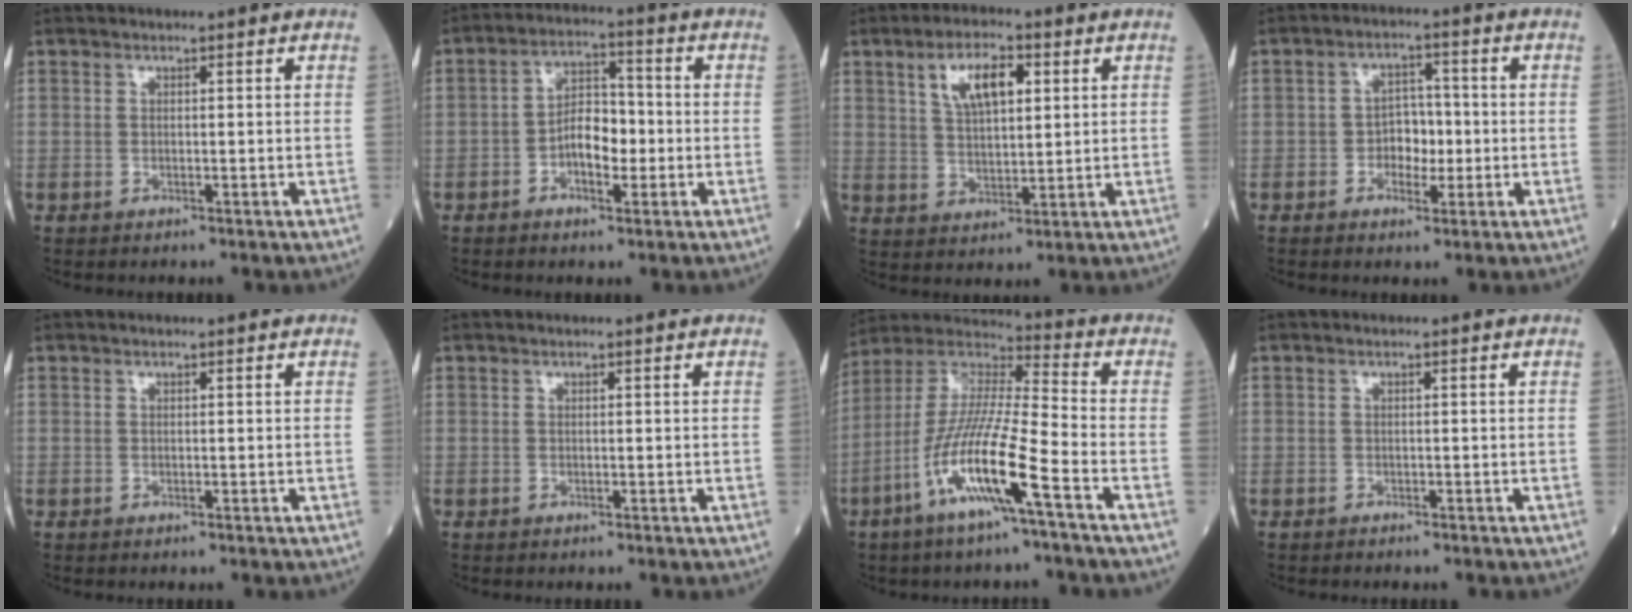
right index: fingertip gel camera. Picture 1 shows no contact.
{"total": 6.6, "force": [-1.6, 3.3, 5.5], "torque": [-0.097, 0.017, -0.031]}
{"total": 7.7, "force": [3.1, 3.0, 6.3], "torque": [-0.117, 0.010, 0.060]}
{"total": 6.1, "force": [-1.1, 3.5, 4.8], "torque": [-0.078, 0.016, -0.021]}
{"total": 0.0}
{"total": 0.0}
{"total": 14.5, "force": [-6.4, 0.4, 12.9], "torque": [-0.267, -0.008, -0.131]}
{"total": 0.6, "force": [-0.6, 0.3, 0.0], "torque": [-0.007, 0.001, -0.013]}